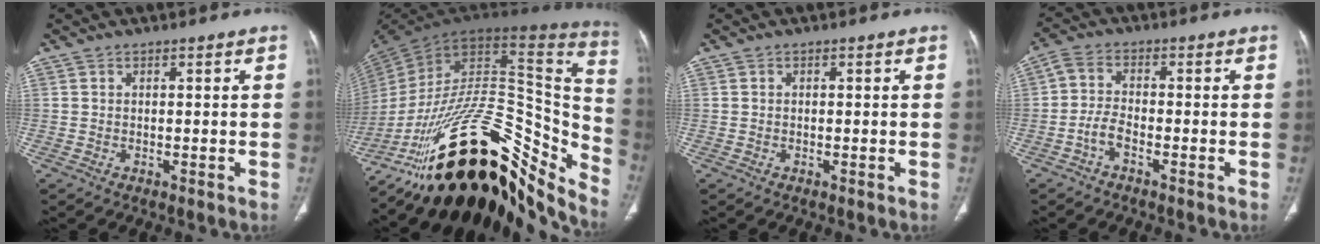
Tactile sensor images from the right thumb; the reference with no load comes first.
{"total": 38.1, "force": [-24.1, 15.6, 25.1], "torque": [-0.326, 0.069, -0.371]}
{"total": 0.0}
{"total": 4.0, "force": [-2.2, 1.9, 2.8], "torque": [-0.063, 0.021, -0.047]}